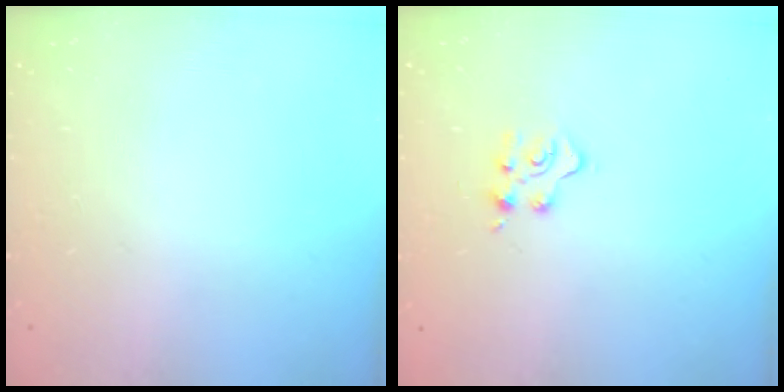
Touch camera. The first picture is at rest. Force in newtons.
{"total": 4.8, "press": 4.8, "slide": 0.4}